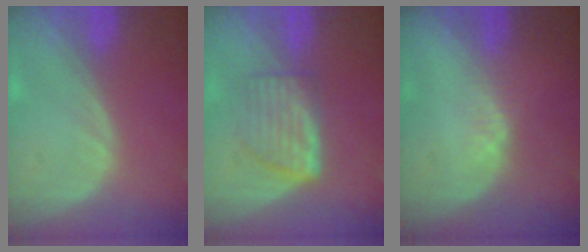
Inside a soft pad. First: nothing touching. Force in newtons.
{"total": 6.0, "press": 5.4, "slide": 2.7}
{"total": 1.4, "press": 1.2, "slide": 0.7}